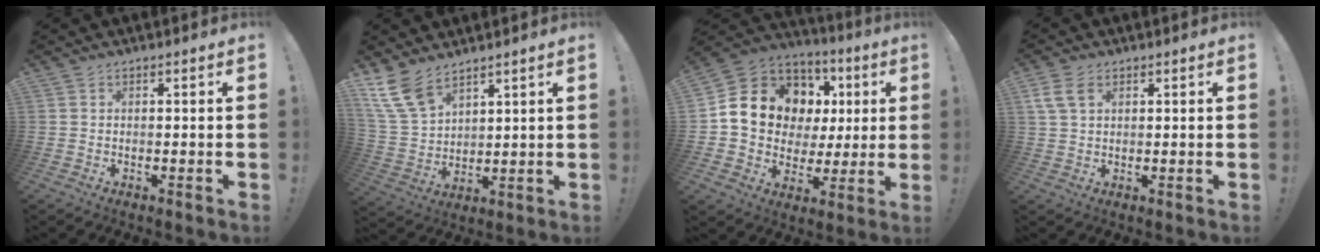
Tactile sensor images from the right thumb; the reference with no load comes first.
{"total": 12.5, "force": [9.0, 6.3, 5.9], "torque": [-0.127, -0.051, 0.175]}
{"total": 15.1, "force": [4.4, 12.4, 7.2], "torque": [-0.110, -0.019, 0.108]}
{"total": 6.2, "force": [2.5, 3.9, 4.1], "torque": [-0.083, 0.003, 0.051]}